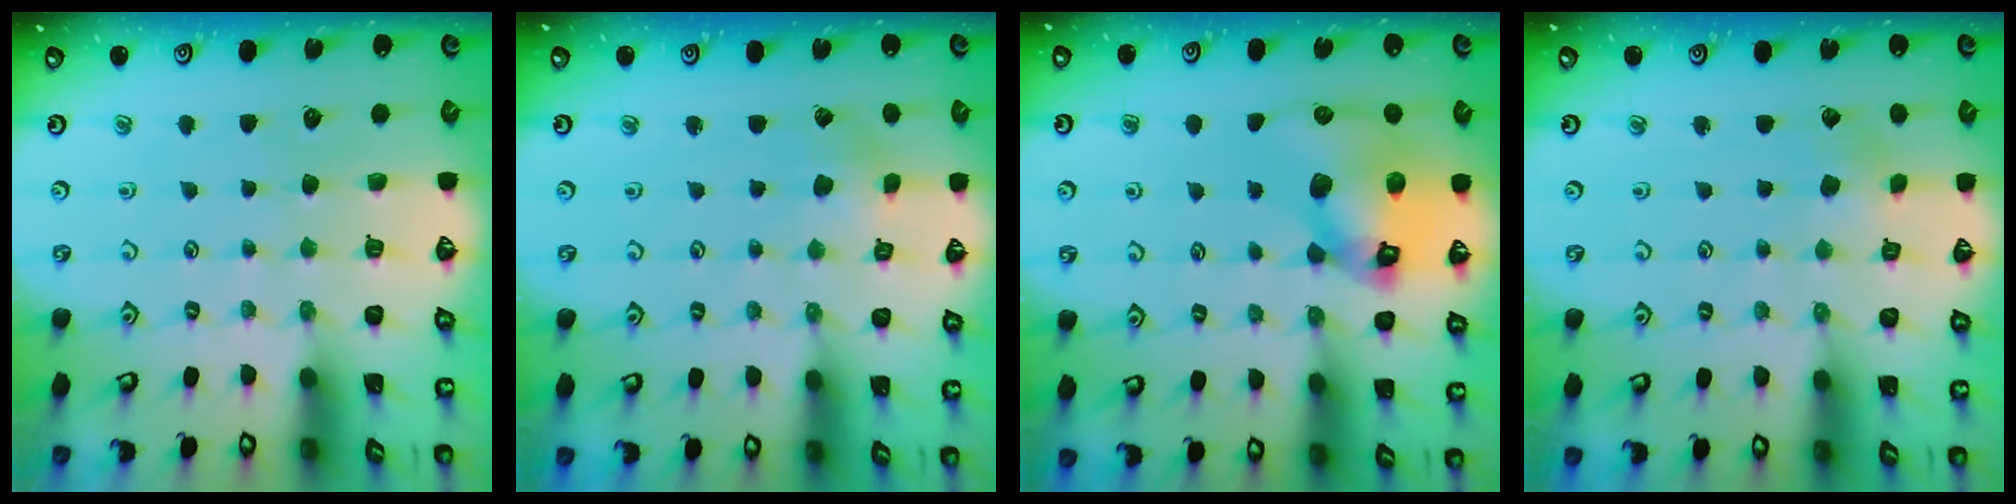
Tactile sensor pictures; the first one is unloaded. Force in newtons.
{"total": 1.4, "press": 1.3, "slide": 0.3}
{"total": 14.9, "press": 14.7, "slide": 2.0}
{"total": 1.9, "press": 1.9, "slide": 0.2}